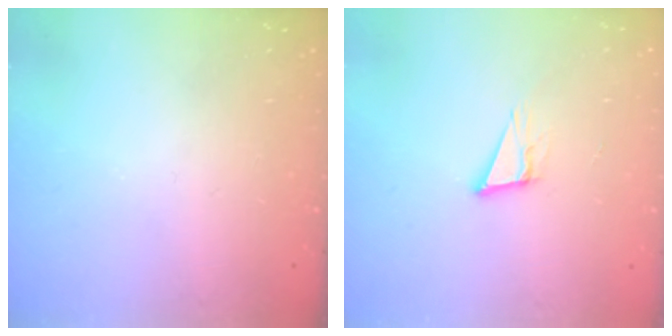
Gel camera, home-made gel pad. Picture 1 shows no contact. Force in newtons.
{"total": 6.2, "press": 5.4, "slide": 3.1}